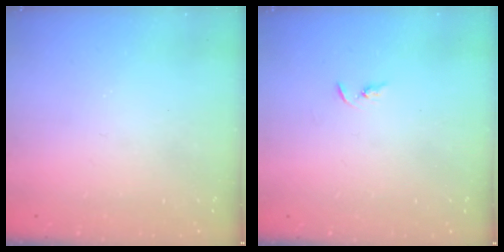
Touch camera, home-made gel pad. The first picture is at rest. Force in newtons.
{"total": 2.2, "press": 2.2, "slide": 0.2}